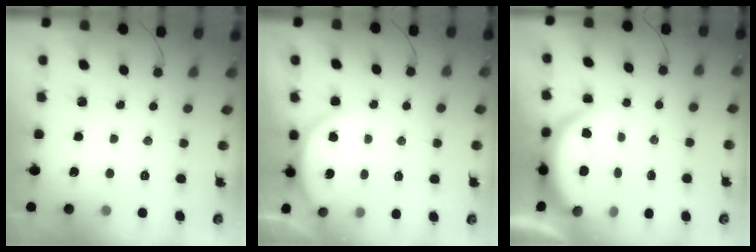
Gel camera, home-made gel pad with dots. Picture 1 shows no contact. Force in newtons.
{"total": 5.0, "press": 5.0, "slide": 0.6}
{"total": 4.9, "press": 4.9, "slide": 0.4}